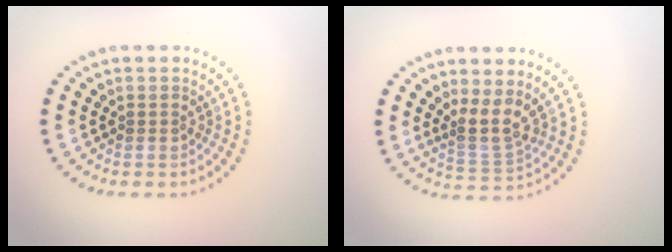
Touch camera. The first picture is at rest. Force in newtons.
{"total": 2.9, "press": 2.1, "slide": 2.0}